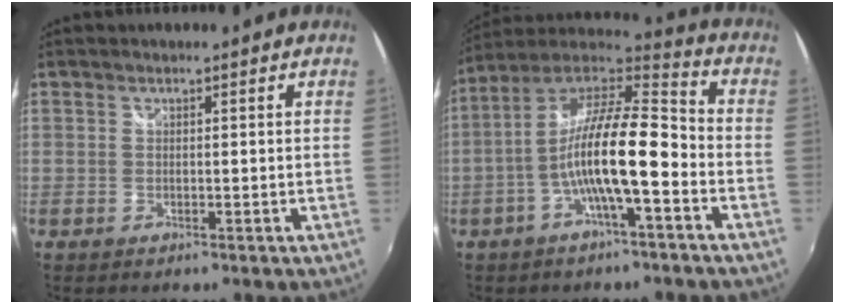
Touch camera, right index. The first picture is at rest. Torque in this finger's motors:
{"motor_torque": [1.95, -0.19, 1.05, 0.21]}